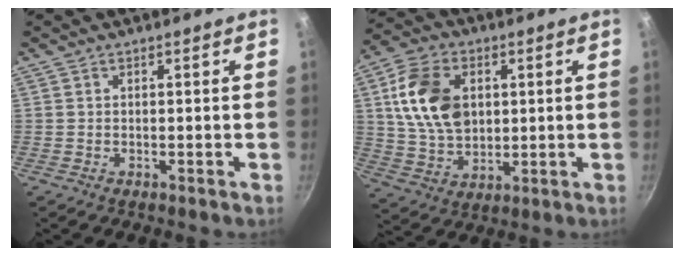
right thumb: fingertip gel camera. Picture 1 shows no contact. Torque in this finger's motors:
{"motor_torque": [0.52, 0.87, 0.95, 0.24, 0.23]}